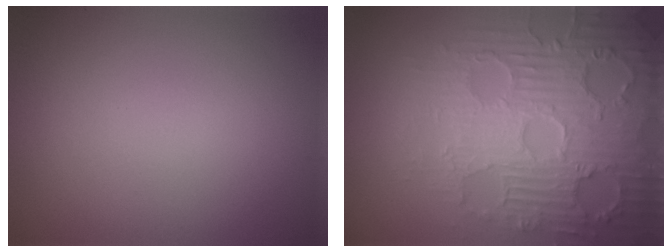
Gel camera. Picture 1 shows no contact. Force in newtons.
{"total": 6.8, "press": 5.8, "slide": 3.5}